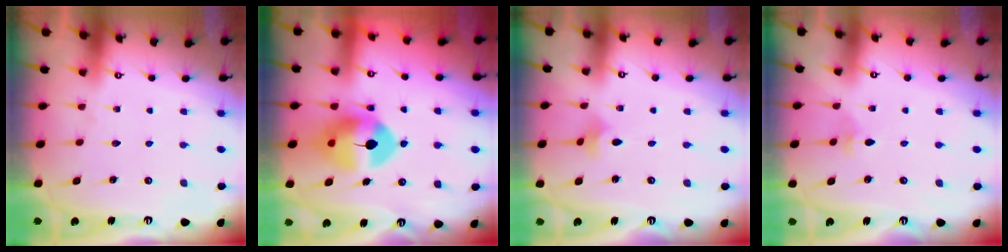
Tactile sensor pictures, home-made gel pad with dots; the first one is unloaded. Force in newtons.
{"total": 10.8, "press": 10.6, "slide": 1.9}
{"total": 2.4, "press": 2.4, "slide": 0.5}
{"total": 3.0, "press": 2.9, "slide": 0.6}